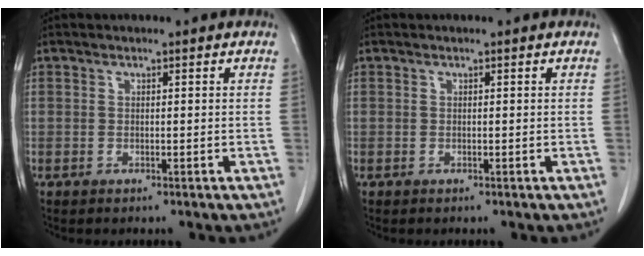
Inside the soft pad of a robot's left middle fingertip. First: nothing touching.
{"total": 0.0}